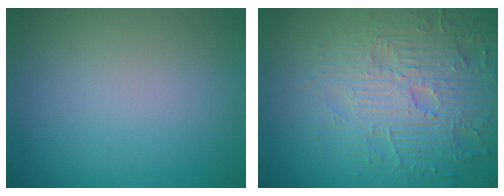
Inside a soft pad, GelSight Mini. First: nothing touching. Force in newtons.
{"total": 6.7, "press": 5.4, "slide": 3.9}